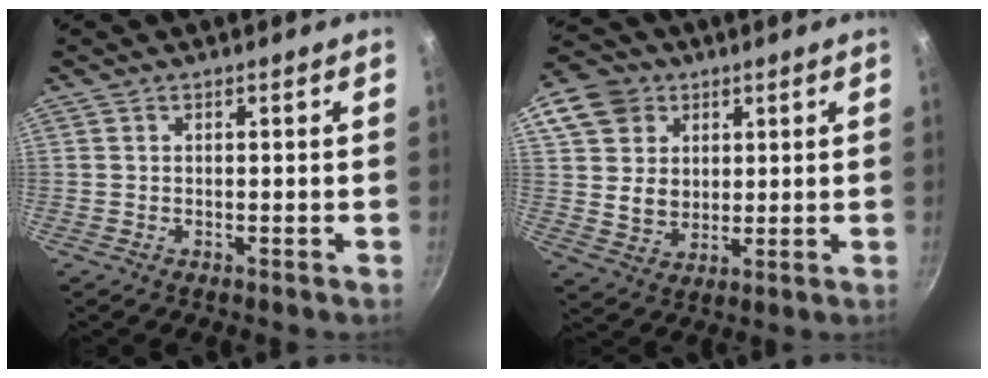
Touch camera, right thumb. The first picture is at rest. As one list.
[{"total": 12.7, "force": [5.1, 10.4, 5.3], "torque": [-0.074, -0.005, 0.094]}]